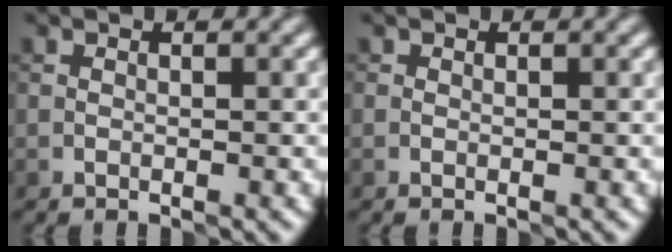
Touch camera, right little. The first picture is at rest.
{"total": 0.0}